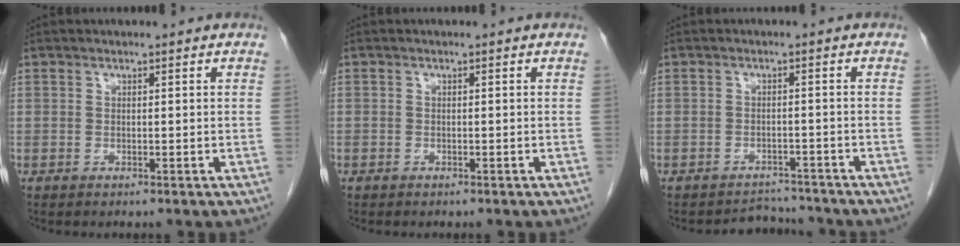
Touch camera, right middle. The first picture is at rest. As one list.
[{"total": 0.5, "force": [-0.4, 0.4, 0.0], "torque": [-0.006, 0.004, -0.009]}, {"total": 3.4, "force": [-3.2, 0.4, -1.0], "torque": [0.010, 0.004, -0.044]}]